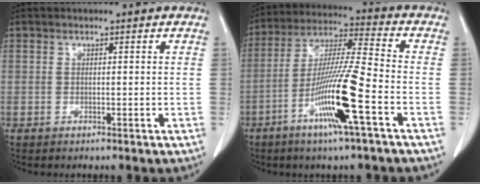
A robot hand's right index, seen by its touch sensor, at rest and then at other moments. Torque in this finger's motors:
{"motor_torque": [1.52, -0.62, 0.41, 0.21]}